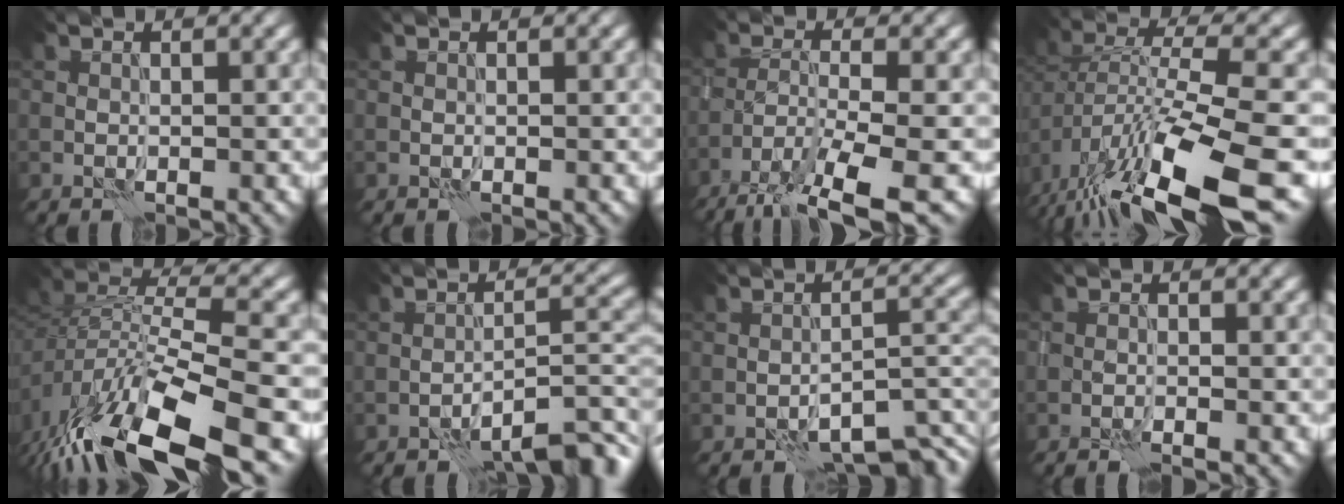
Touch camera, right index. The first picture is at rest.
{"total": 0.0}
{"total": 8.5, "force": [-5.9, 1.6, 5.9], "torque": [-0.101, -0.003, -0.107]}
{"total": 12.5, "force": [-6.8, 4.7, 9.4], "torque": [-0.177, -0.006, -0.108]}
{"total": 13.2, "force": [-8.4, 5.2, 8.7], "torque": [-0.169, -0.003, -0.146]}
{"total": 6.7, "force": [-4.8, 1.8, 4.4], "torque": [-0.048, 0.017, -0.070]}
{"total": 5.9, "force": [-4.2, 2.1, 3.6], "torque": [-0.038, 0.009, -0.059]}
{"total": 1.0, "force": [-0.8, 0.0, 0.7], "torque": [-0.008, 0.002, -0.017]}